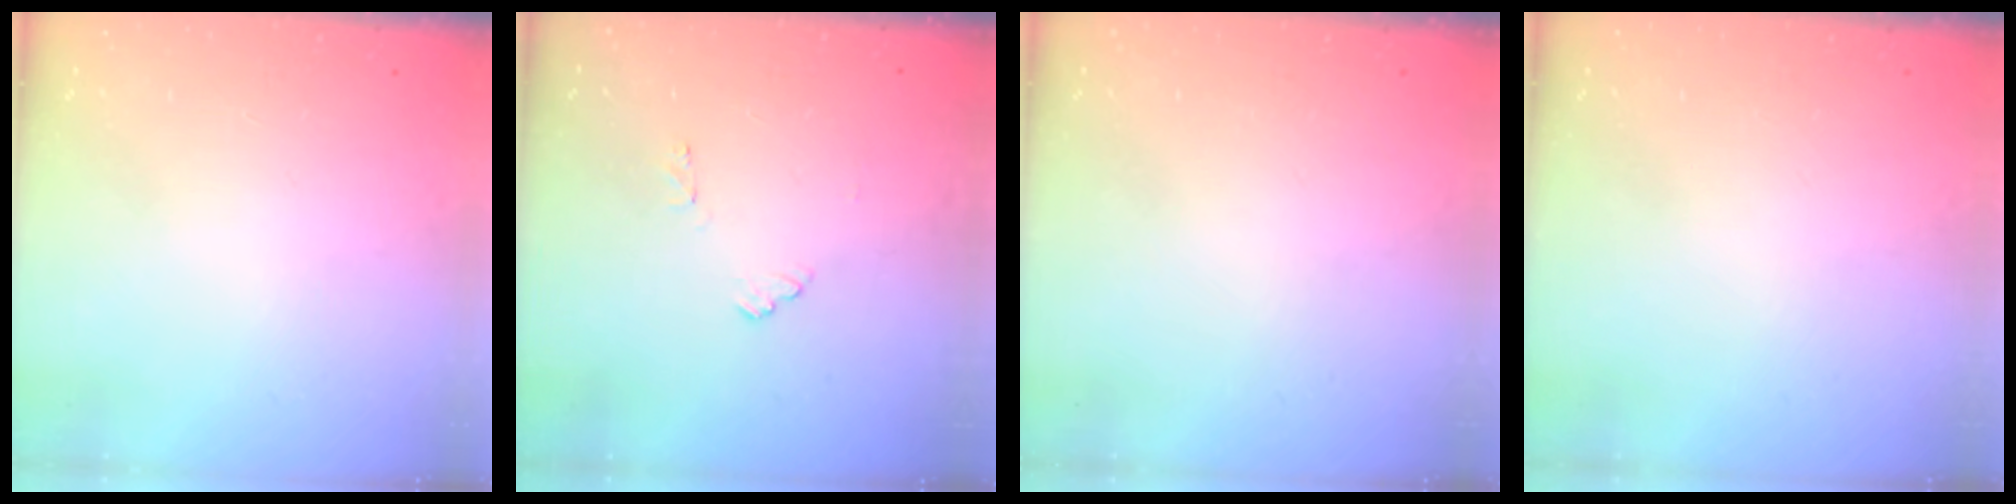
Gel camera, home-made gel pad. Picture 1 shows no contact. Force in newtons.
{"total": 6.9, "press": 6.9, "slide": 0.5}
{"total": 0.0}
{"total": 0.0}